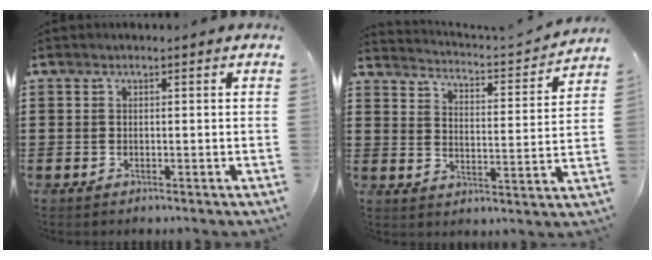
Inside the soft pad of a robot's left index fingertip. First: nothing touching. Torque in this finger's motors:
{"motor_torque": [-0.57, 0.64, -0.38, -0.03]}